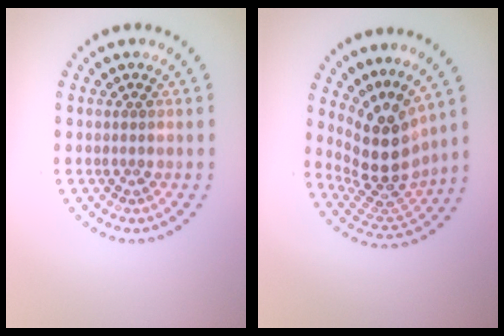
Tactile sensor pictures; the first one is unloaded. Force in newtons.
{"total": 5.2, "press": 3.8, "slide": 3.5}